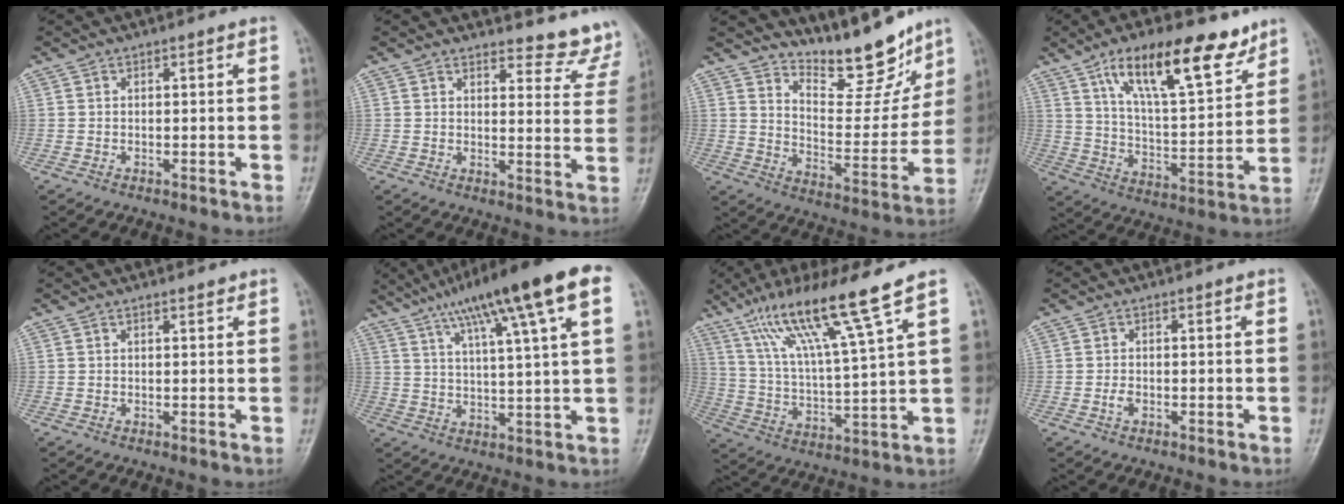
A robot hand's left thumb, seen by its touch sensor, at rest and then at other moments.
{"total": 9.7, "force": [9.3, 2.6, 0.6], "torque": [0.031, -0.086, 0.086]}
{"total": 14.7, "force": [12.4, 4.6, 6.4], "torque": [-0.053, -0.091, 0.200]}
{"total": 18.7, "force": [11.5, 6.5, 13.2], "torque": [-0.176, -0.053, 0.199]}
{"total": 0.9, "force": [0.8, 0.3, 0.4], "torque": [-0.008, -0.005, 0.011]}
{"total": 18.9, "force": [9.8, 2.5, 15.9], "torque": [-0.249, 0.005, 0.153]}
{"total": 15.7, "force": [10.4, -0.1, 11.8], "torque": [-0.209, -0.045, 0.189]}
{"total": 1.4, "force": [-0.4, 0.9, 1.0], "torque": [-0.018, 0.000, -0.010]}